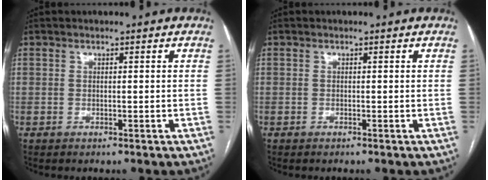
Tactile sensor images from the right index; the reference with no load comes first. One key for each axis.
{"total": 0.0}